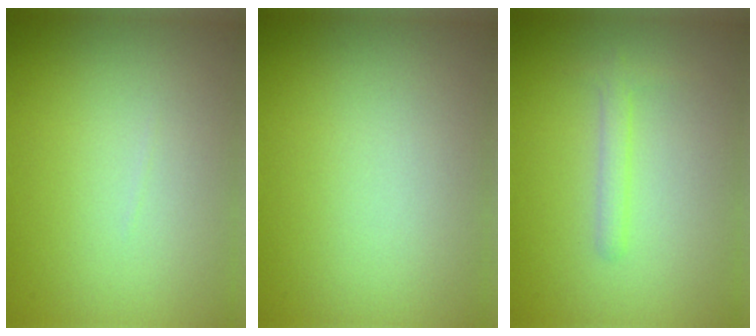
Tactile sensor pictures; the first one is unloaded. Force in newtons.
{"total": 0.0}
{"total": 1.3, "press": 1.3, "slide": 0.1}